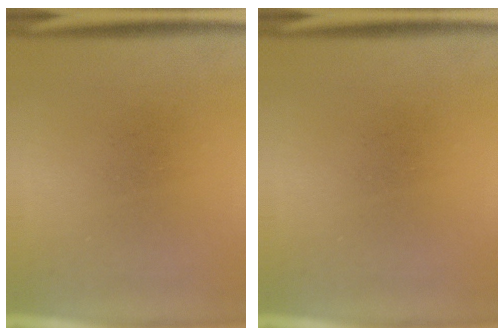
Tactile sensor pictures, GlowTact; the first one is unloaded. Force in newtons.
{"total": 0.0}